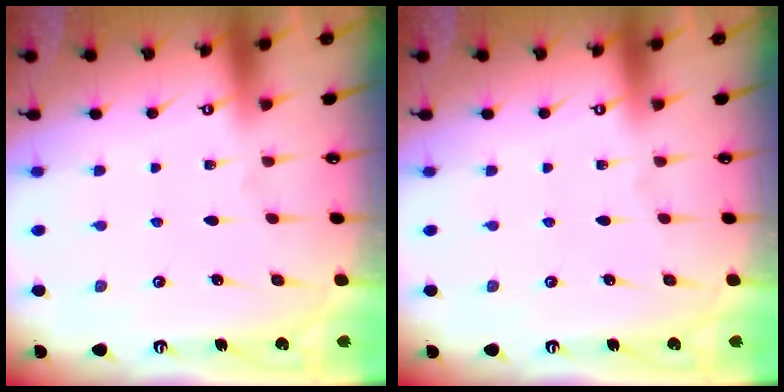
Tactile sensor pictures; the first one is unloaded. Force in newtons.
{"total": 0.0}